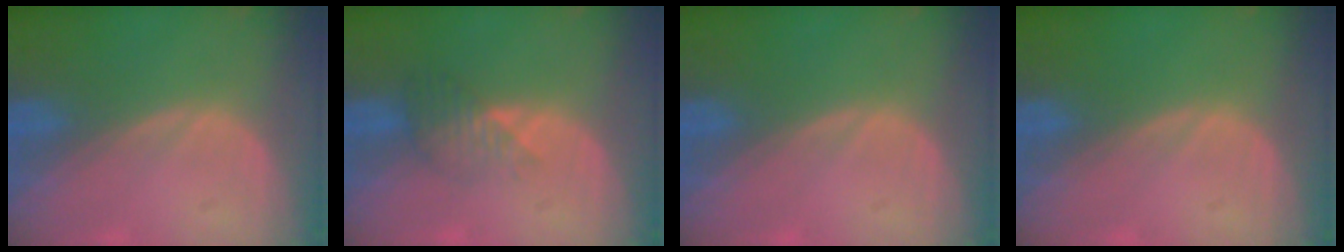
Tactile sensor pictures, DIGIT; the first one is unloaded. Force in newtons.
{"total": 3.6, "press": 3.2, "slide": 1.6}
{"total": 0.0}
{"total": 0.0}